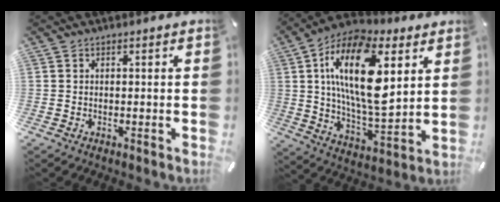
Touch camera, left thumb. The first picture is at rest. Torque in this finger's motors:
{"motor_torque": [2.51, 2.50, 1.92, -0.85, 0.38]}